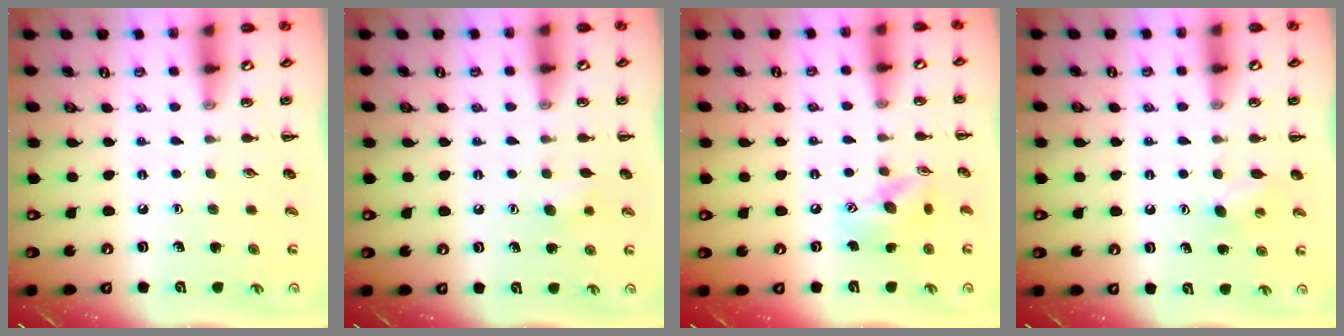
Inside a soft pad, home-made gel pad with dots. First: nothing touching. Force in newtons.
{"total": 5.0, "press": 4.9, "slide": 1.3}
{"total": 12.0, "press": 11.9, "slide": 1.8}
{"total": 4.0, "press": 3.9, "slide": 0.8}